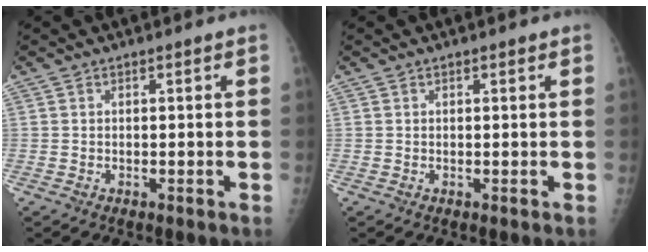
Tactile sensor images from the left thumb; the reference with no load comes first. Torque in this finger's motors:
{"motor_torque": [-0.11, 0.15, 0.05, -0.01, -0.08]}